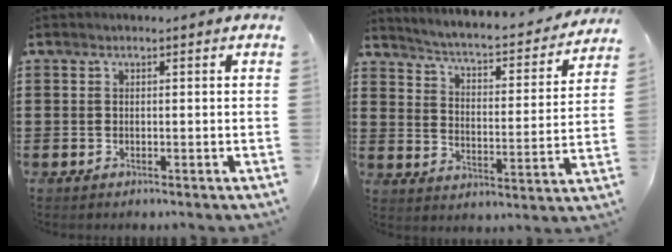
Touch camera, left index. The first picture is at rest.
{"total": 3.3, "force": [3.0, -0.2, 1.3], "torque": [-0.045, -0.033, 0.039]}